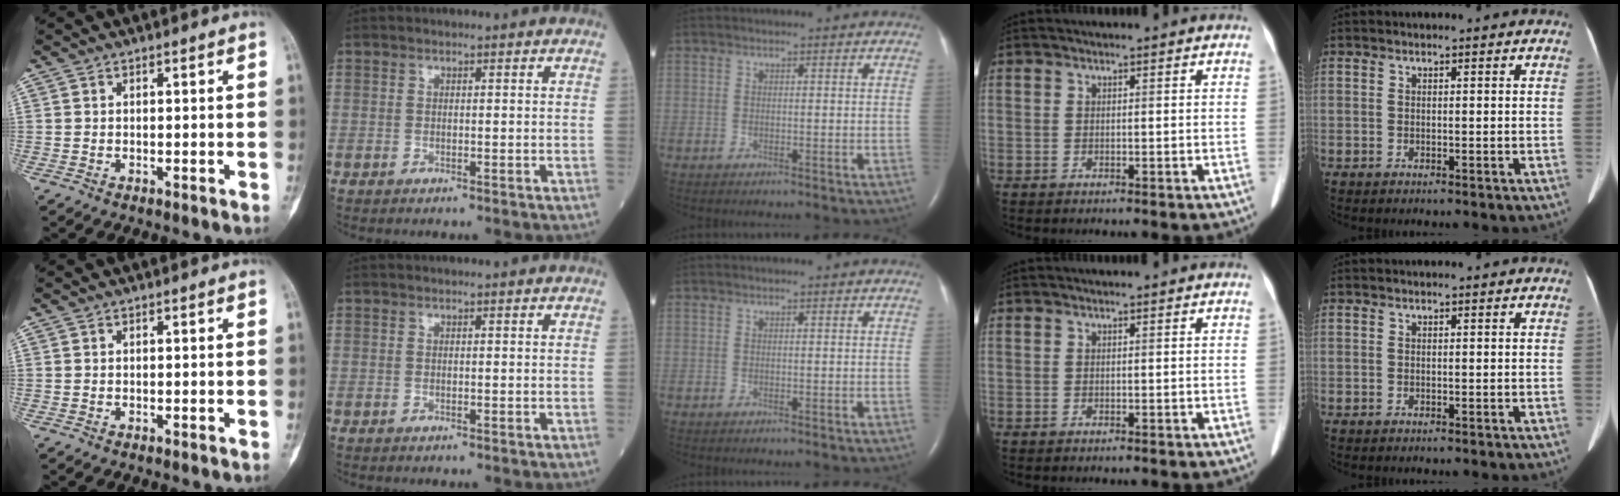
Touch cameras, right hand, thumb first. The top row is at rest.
{}